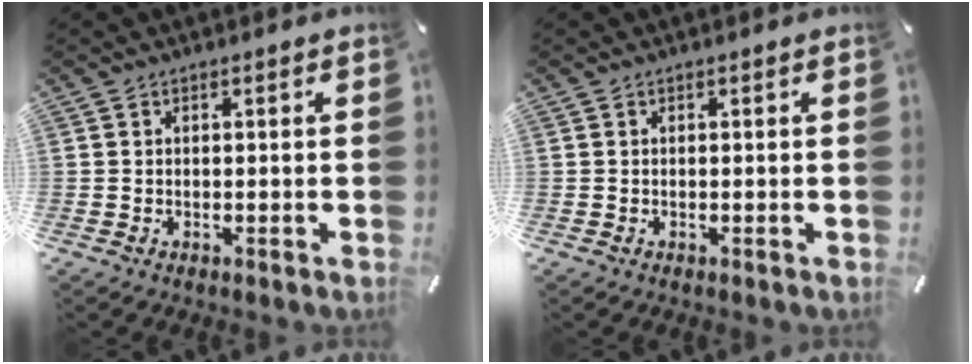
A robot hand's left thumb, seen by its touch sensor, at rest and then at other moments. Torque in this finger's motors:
{"motor_torque": [0.00, 0.00, 0.01, 0.02, 0.00]}